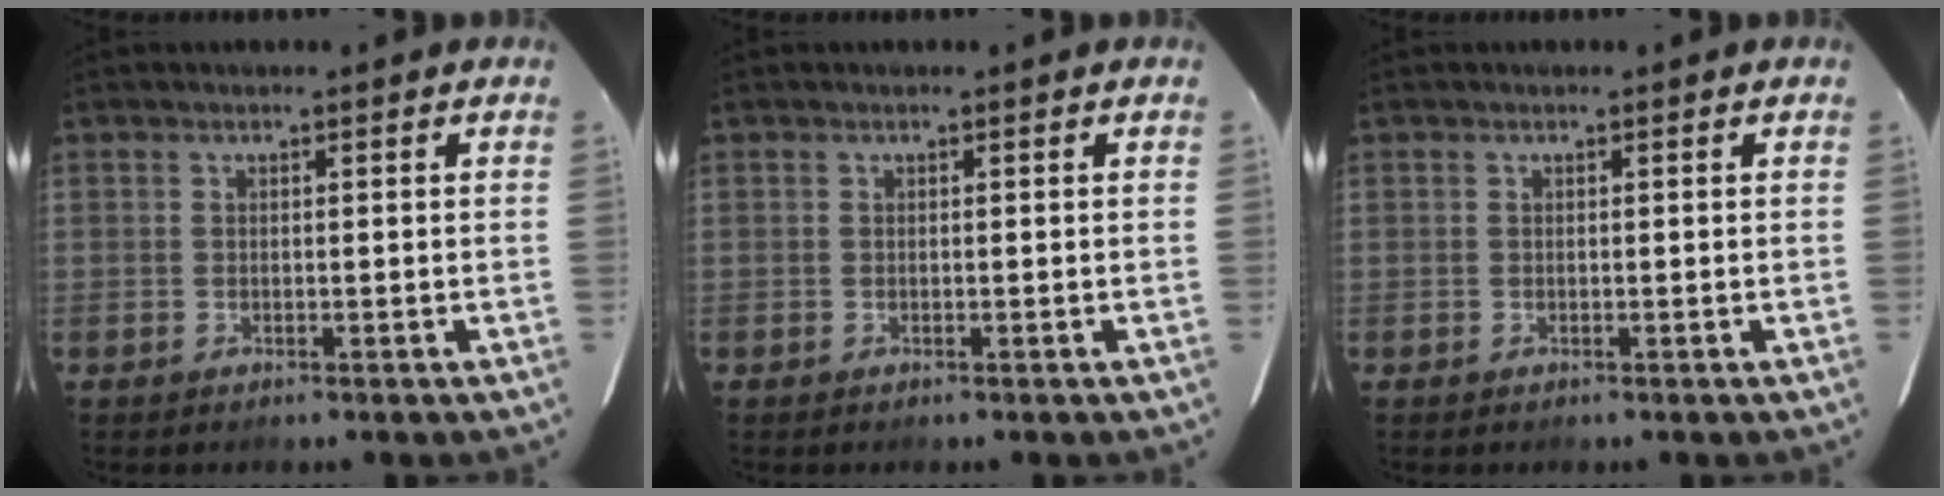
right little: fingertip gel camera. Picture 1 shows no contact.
{"total": 0.0}
{"total": 0.0}